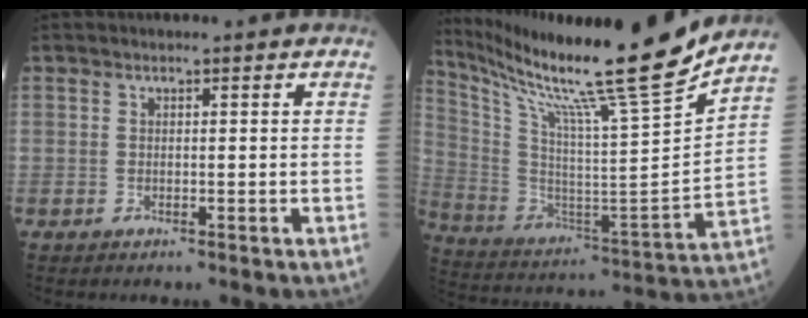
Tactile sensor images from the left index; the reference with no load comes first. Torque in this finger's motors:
{"motor_torque": [0.87, -1.27, 0.20, 0.07]}